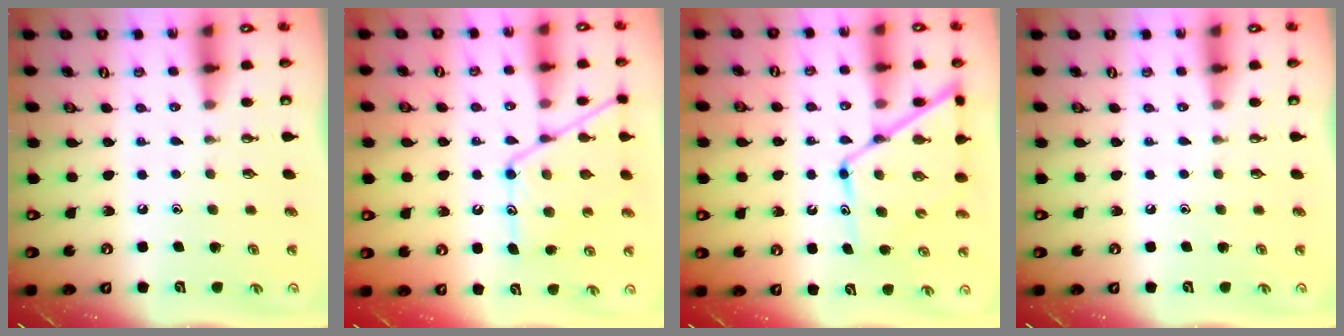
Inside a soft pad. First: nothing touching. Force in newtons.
{"total": 14.0, "press": 14.0, "slide": 1.0}
{"total": 14.3, "press": 14.3, "slide": 1.3}
{"total": 0.0}